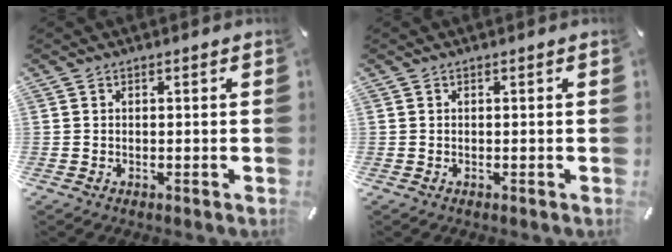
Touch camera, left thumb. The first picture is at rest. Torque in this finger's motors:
{"motor_torque": [0.00, 0.01, 0.00, 0.00, 0.00]}